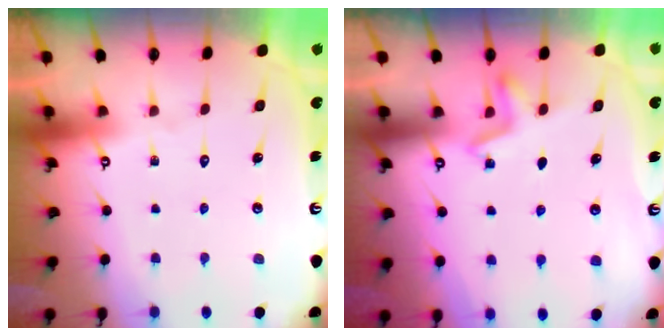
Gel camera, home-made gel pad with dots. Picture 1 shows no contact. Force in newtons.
{"total": 2.8, "press": 2.4, "slide": 1.4}